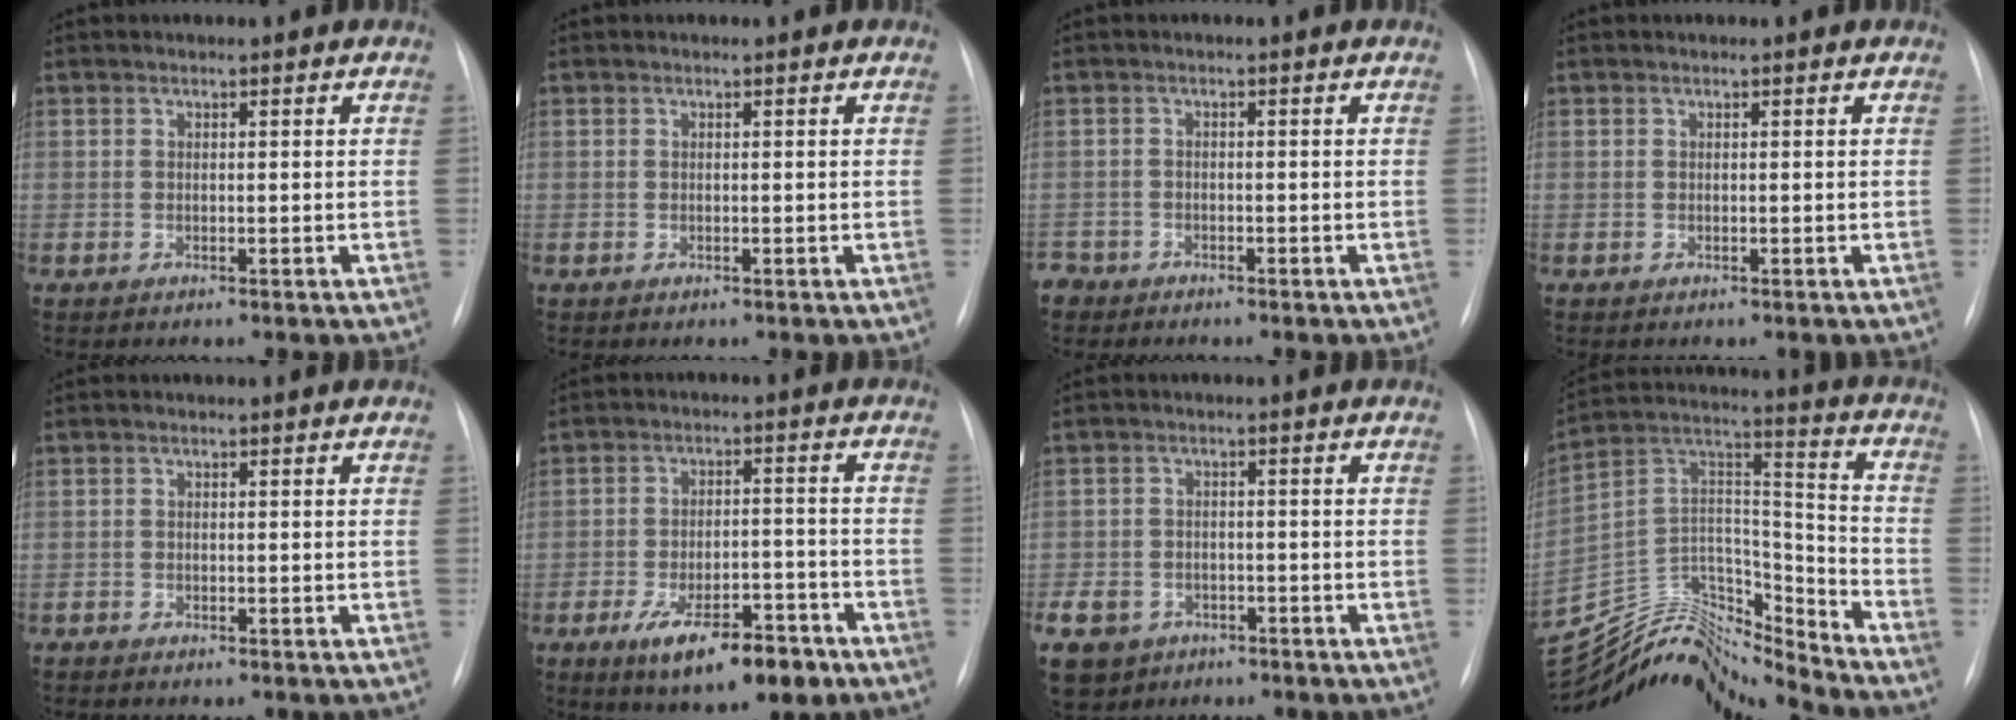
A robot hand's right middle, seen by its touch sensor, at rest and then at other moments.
{"total": 0.0}
{"total": 2.7, "force": [-2.4, 1.1, -0.3], "torque": [0.003, 0.000, -0.047]}
{"total": 0.0}
{"total": 0.6, "force": [-0.6, 0.1, 0.0], "torque": [-0.006, -0.001, -0.013]}
{"total": 11.1, "force": [-6.5, 4.0, 8.0], "torque": [-0.126, -0.001, -0.097]}
{"total": 11.7, "force": [-6.6, 8.9, 3.7], "torque": [-0.115, -0.003, -0.099]}
{"total": 19.1, "force": [-18.6, 2.4, 3.6], "torque": [-0.060, 0.070, -0.323]}